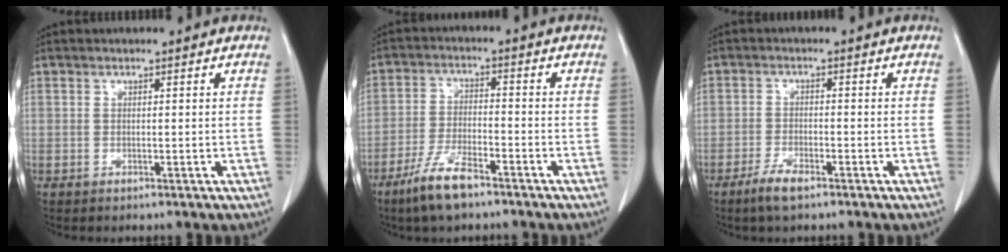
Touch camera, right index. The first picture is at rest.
{"total": 7.5, "force": [-5.4, 1.6, 5.0], "torque": [-0.107, -0.011, -0.102]}
{"total": 3.7, "force": [-2.7, 0.7, 2.5], "torque": [-0.056, -0.004, -0.052]}